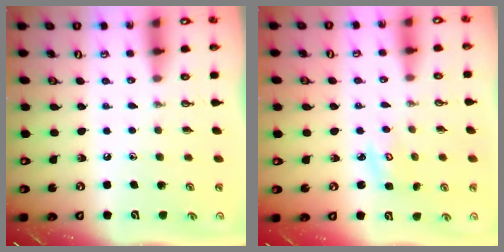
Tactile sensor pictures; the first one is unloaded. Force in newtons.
{"total": 3.2, "press": 3.2, "slide": 0.3}